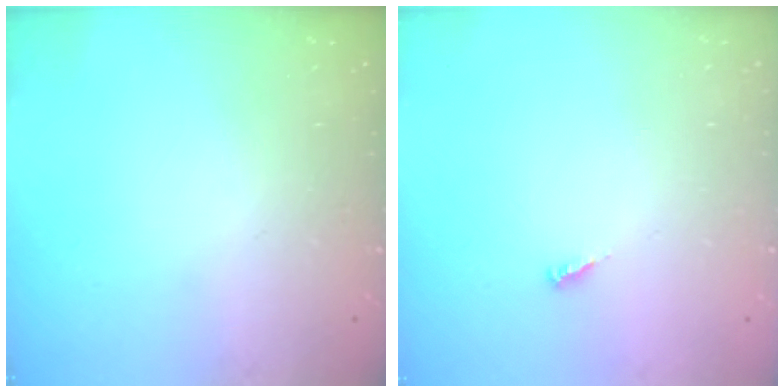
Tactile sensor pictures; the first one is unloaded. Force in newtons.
{"total": 3.2, "press": 3.2, "slide": 0.3}